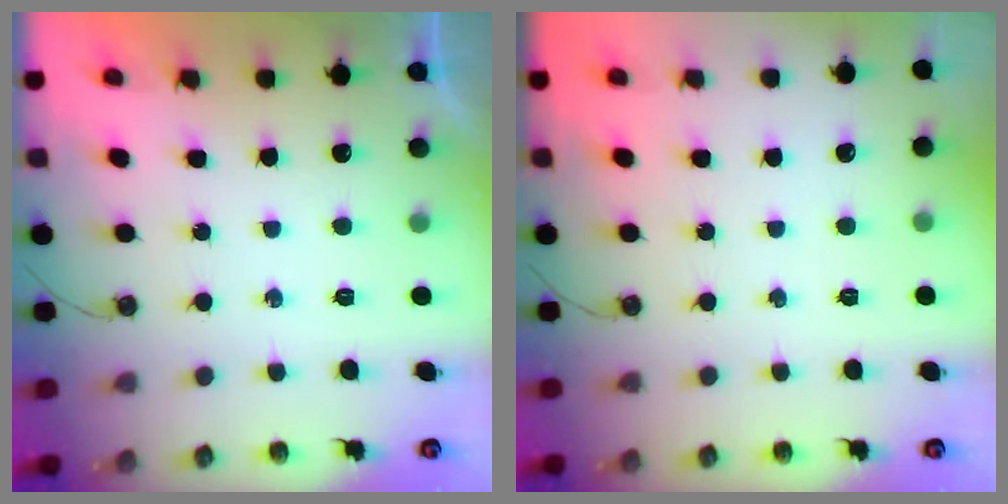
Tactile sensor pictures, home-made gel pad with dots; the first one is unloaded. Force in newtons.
{"total": 0.0}